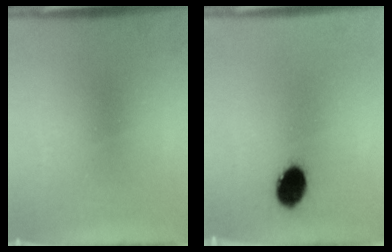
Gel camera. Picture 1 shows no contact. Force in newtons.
{"total": 7.5}